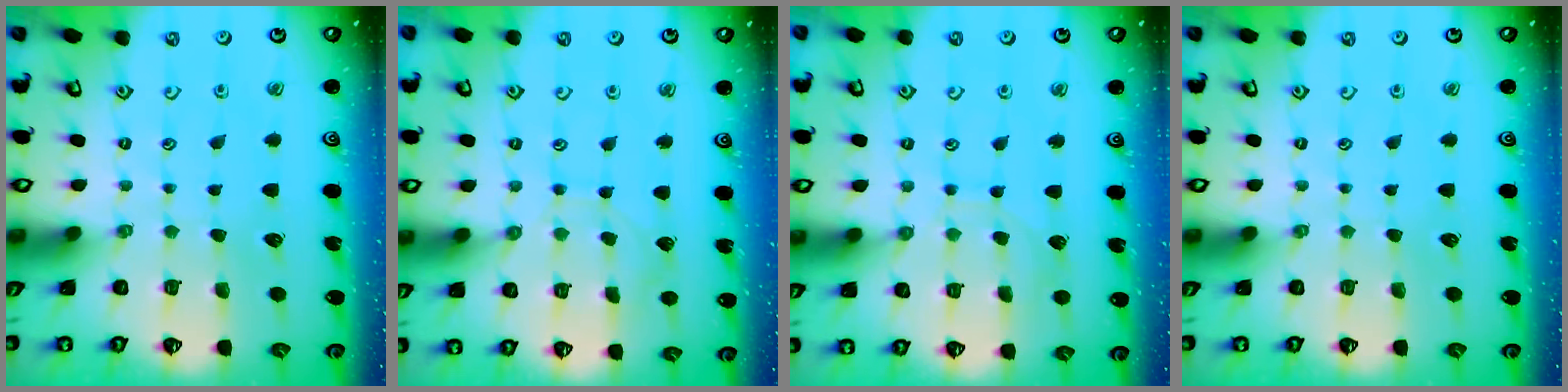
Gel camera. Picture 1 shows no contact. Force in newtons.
{"total": 6.6, "press": 6.5, "slide": 0.7}
{"total": 5.6, "press": 5.5, "slide": 0.5}
{"total": 0.0}